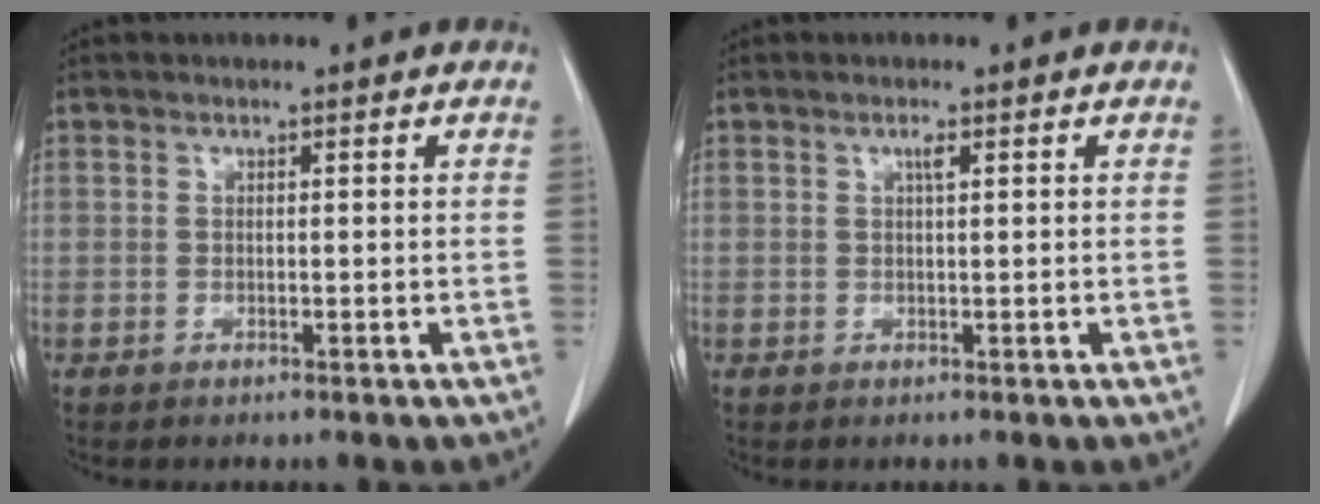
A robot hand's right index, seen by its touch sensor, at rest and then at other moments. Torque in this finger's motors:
{"motor_torque": [0.00, 0.05, -0.03, 0.01]}